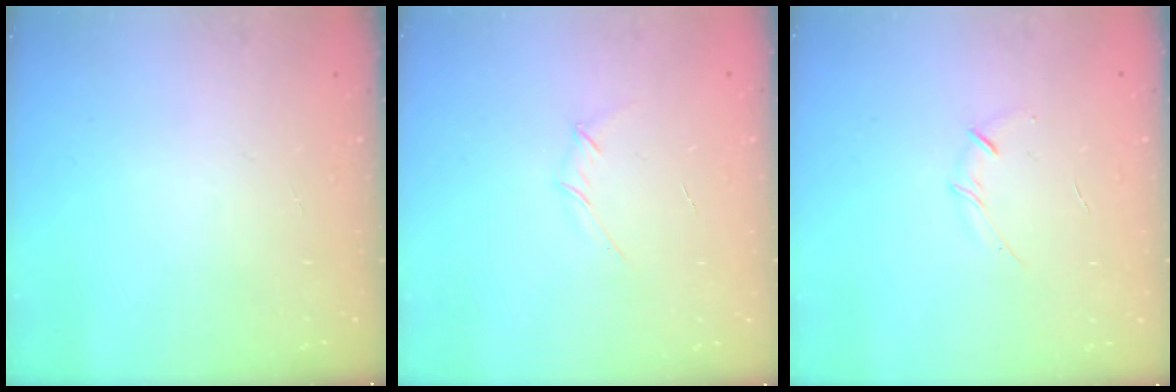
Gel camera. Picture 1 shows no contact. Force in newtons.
{"total": 3.1, "press": 3.0, "slide": 1.0}
{"total": 3.5, "press": 3.4, "slide": 0.9}